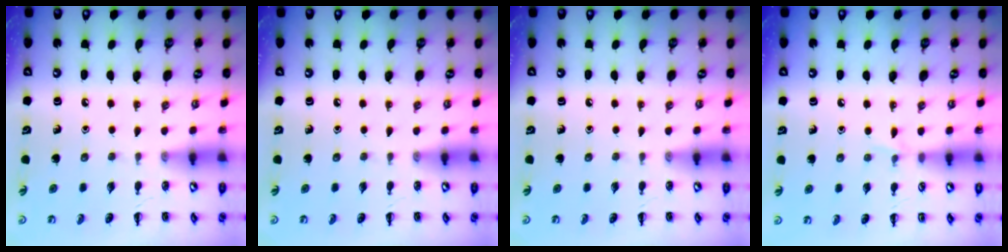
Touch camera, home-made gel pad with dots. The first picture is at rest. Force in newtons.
{"total": 0.0}
{"total": 0.0}
{"total": 4.3, "press": 4.1, "slide": 1.5}